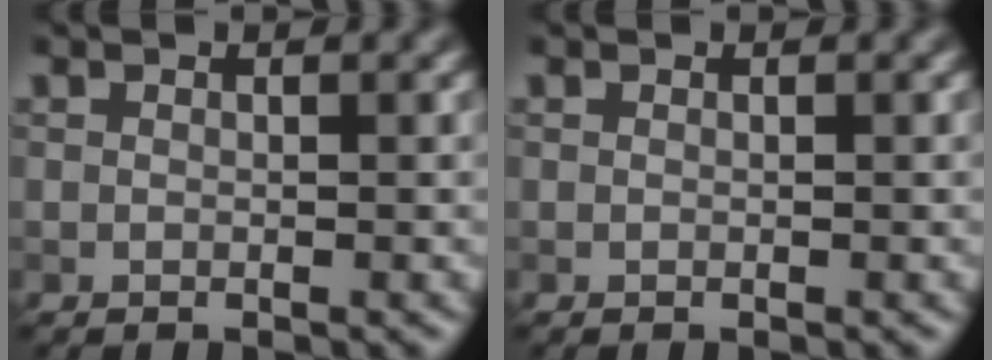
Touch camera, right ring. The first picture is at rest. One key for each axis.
{"total": 0.0}